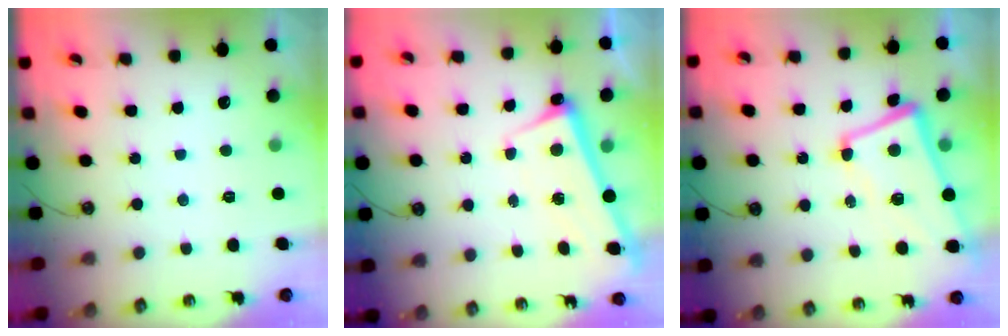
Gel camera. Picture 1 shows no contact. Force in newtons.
{"total": 2.7, "press": 2.6, "slide": 0.5}
{"total": 2.8, "press": 2.1, "slide": 1.9}